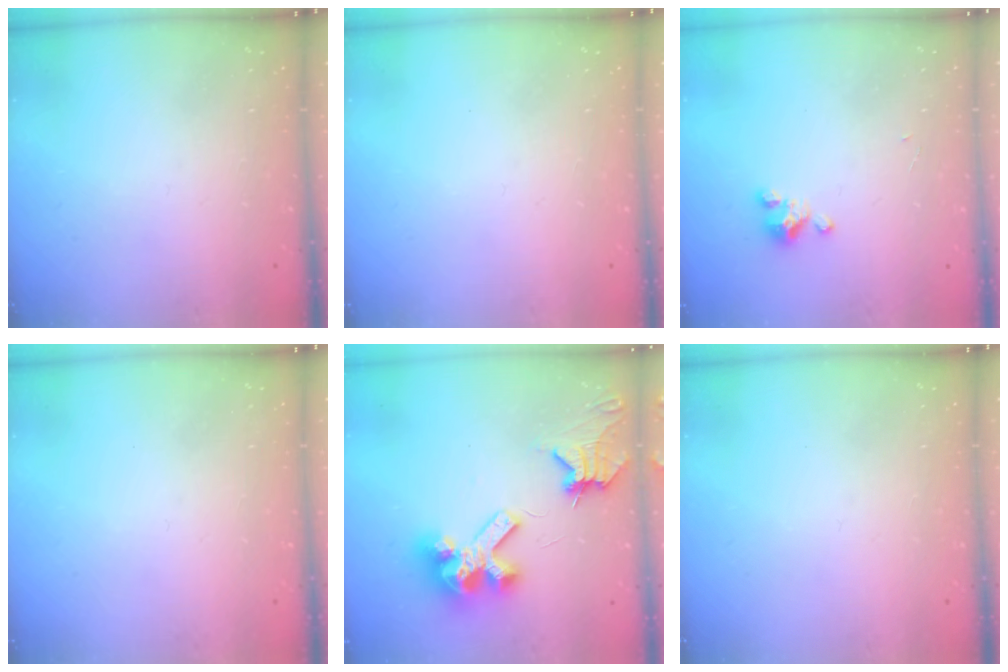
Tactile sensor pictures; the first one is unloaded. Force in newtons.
{"total": 0.0}
{"total": 2.3, "press": 2.2, "slide": 0.4}
{"total": 0.0}
{"total": 11.5, "press": 11.4, "slide": 1.5}
{"total": 0.0}